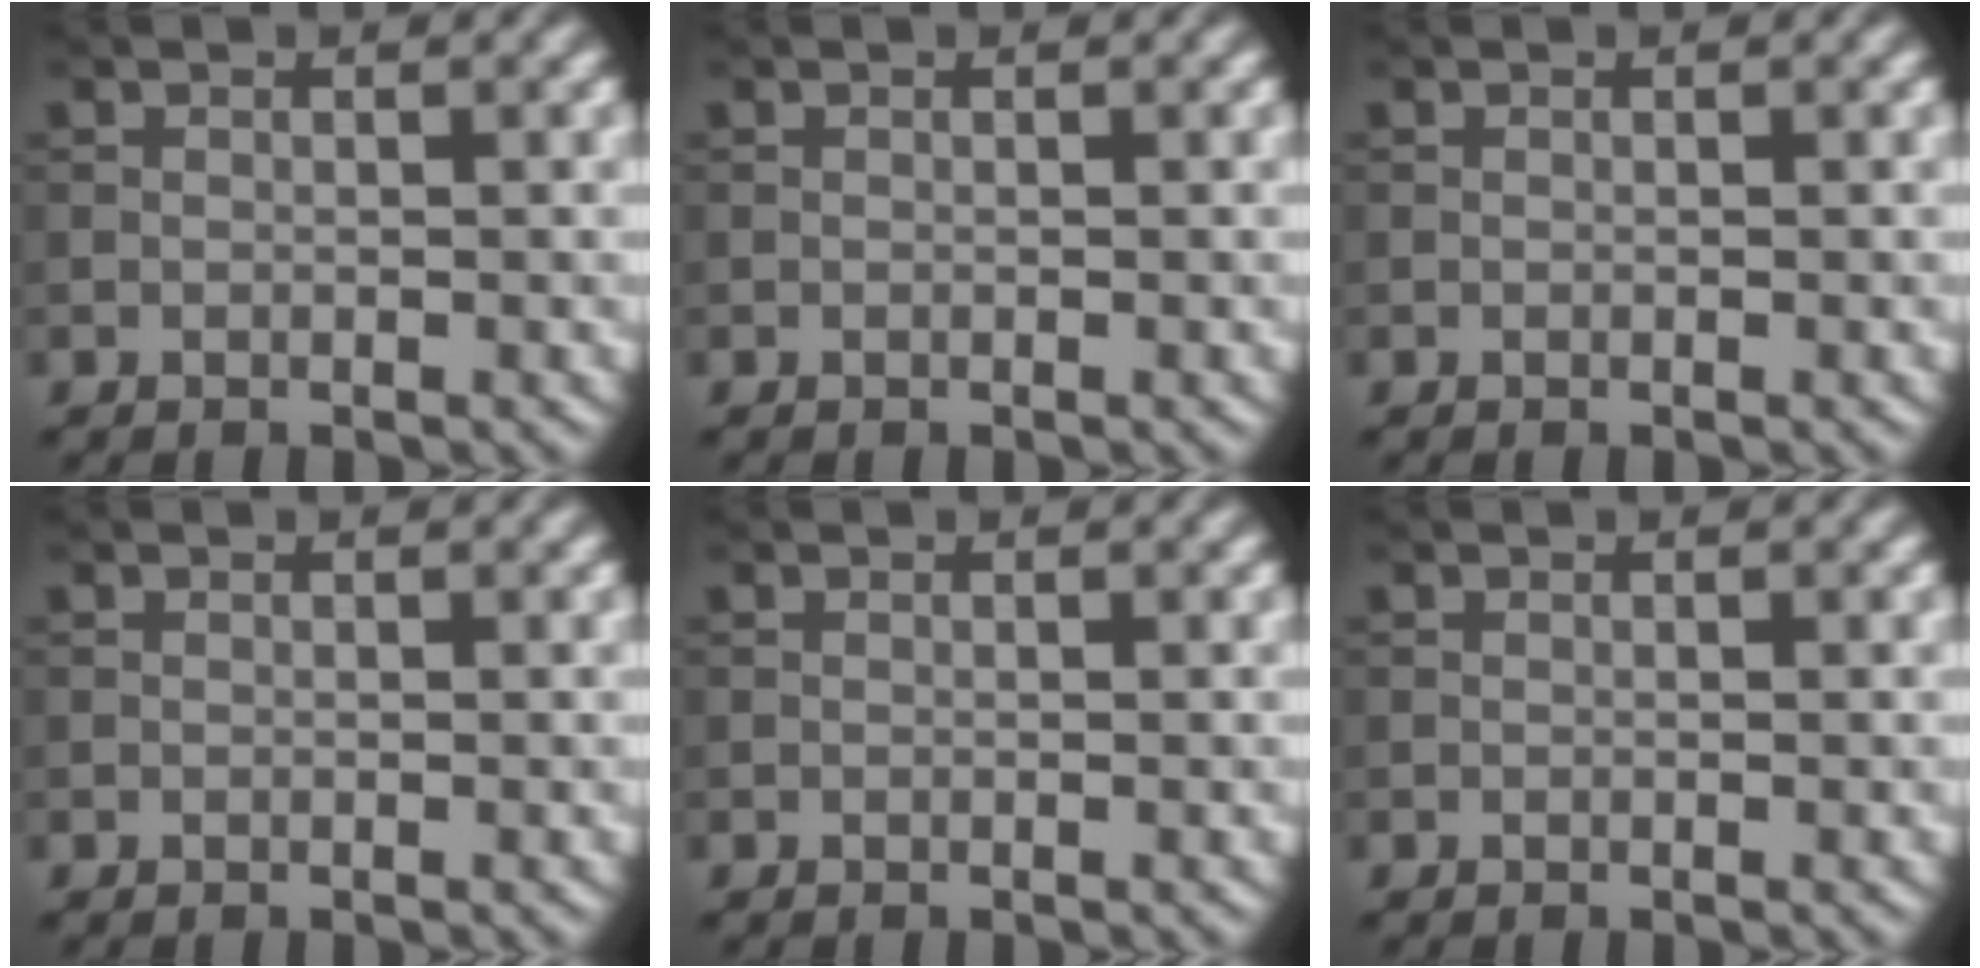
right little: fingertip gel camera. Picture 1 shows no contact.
{"total": 0.0}
{"total": 0.0}
{"total": 0.0}
{"total": 0.0}
{"total": 0.0}